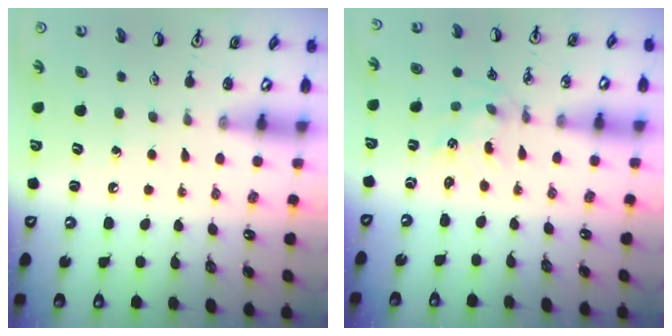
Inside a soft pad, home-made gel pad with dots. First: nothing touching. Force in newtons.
{"total": 1.0, "press": 0.9, "slide": 0.2}